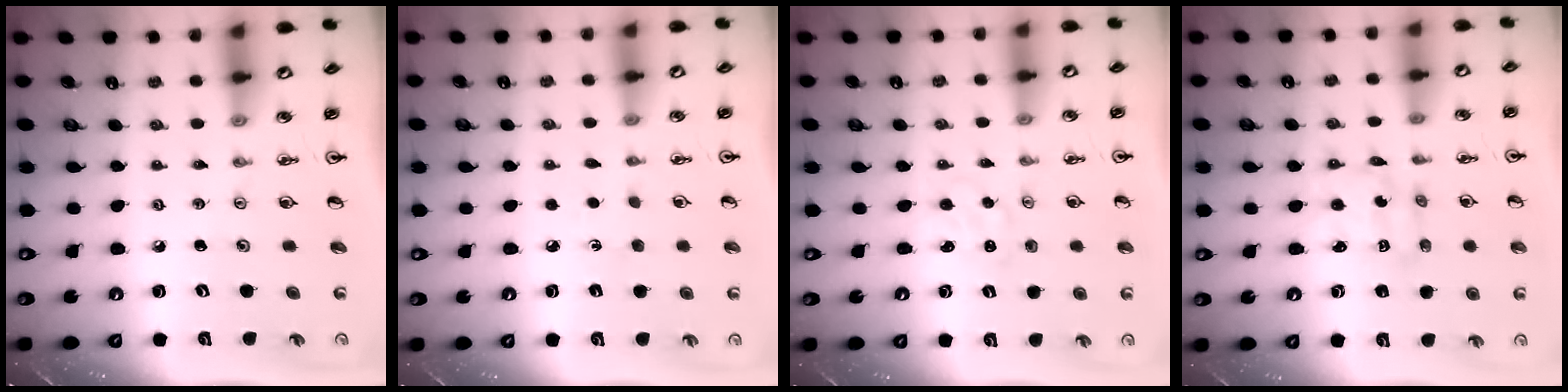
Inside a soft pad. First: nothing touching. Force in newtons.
{"total": 3.2, "press": 3.2, "slide": 0.4}
{"total": 1.2, "press": 1.1, "slide": 0.2}
{"total": 2.8, "press": 2.8, "slide": 0.3}